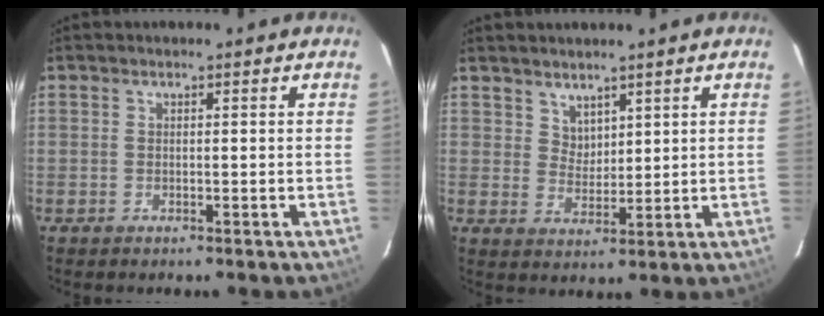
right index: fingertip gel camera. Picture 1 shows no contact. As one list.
[{"total": 3.6, "force": [2.8, 2.2, 0.6], "torque": [-0.002, 0.006, 0.057]}]